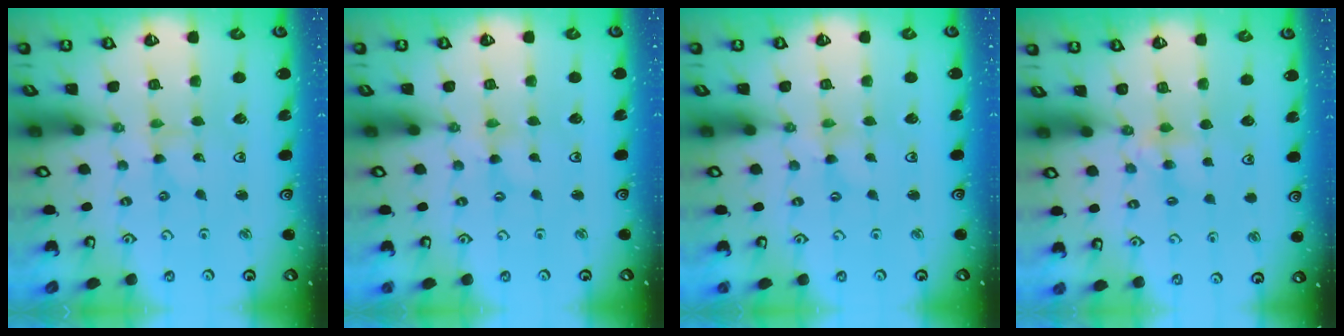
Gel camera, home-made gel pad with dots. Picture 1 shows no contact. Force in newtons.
{"total": 0.0}
{"total": 0.0}
{"total": 4.0, "press": 4.0, "slide": 0.7}